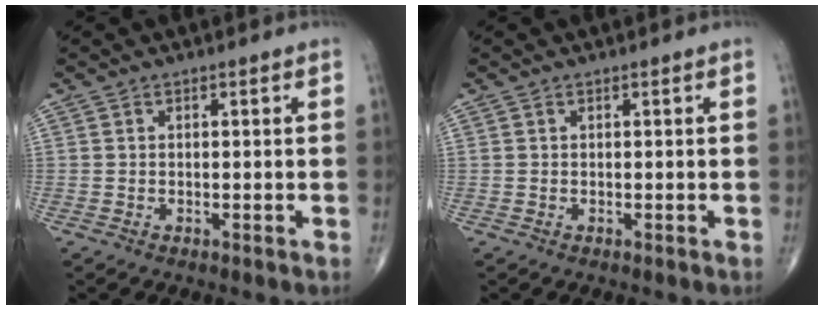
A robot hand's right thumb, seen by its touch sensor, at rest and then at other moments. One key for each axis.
{"total": 0.0}